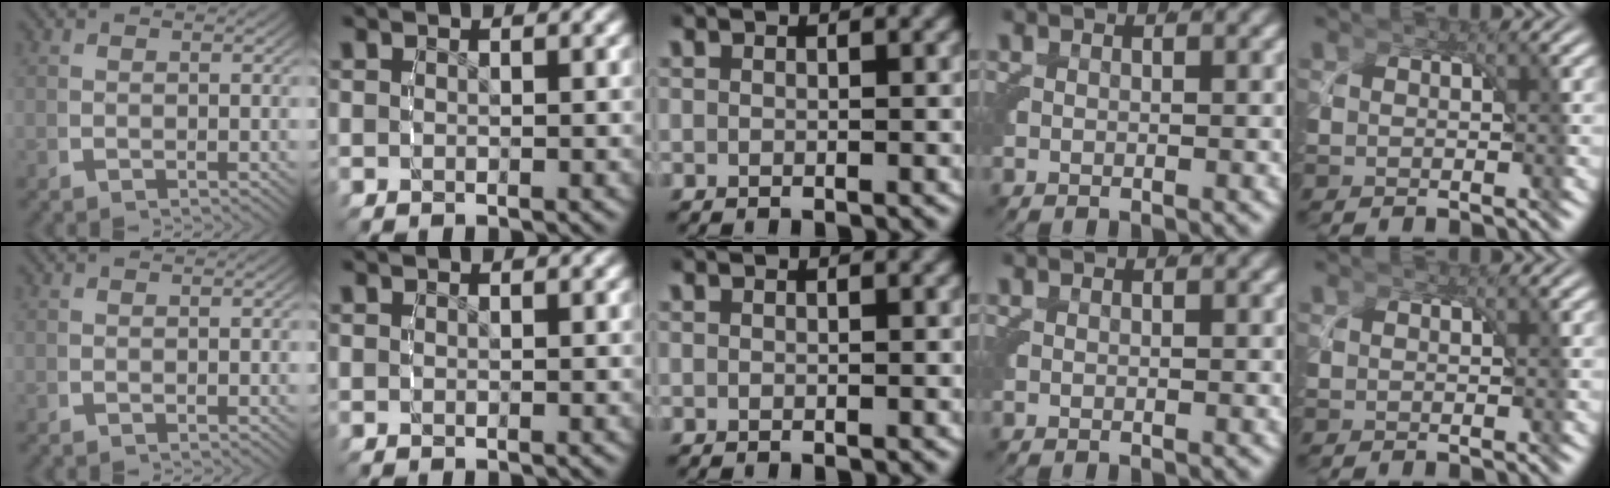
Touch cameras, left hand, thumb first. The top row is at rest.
{}